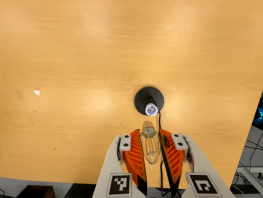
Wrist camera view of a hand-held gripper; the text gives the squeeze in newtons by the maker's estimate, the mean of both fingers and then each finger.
{"total": 12.7, "left": 14.2, "right": 11.2}